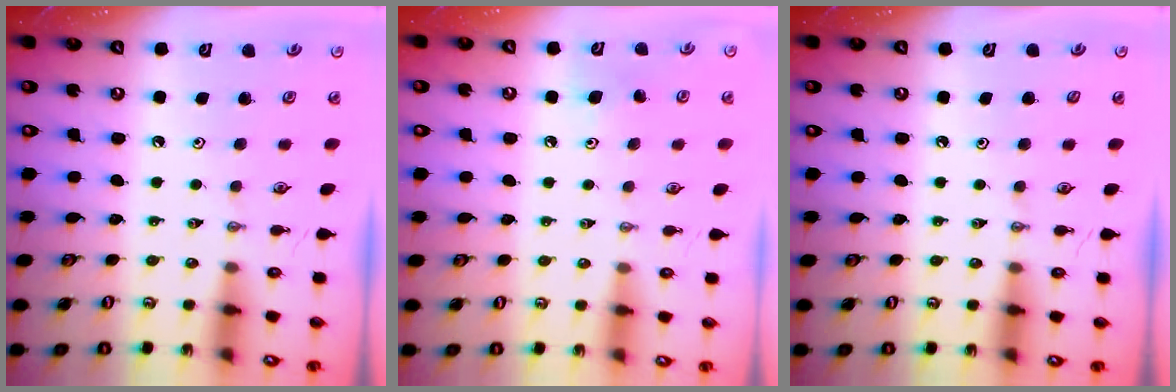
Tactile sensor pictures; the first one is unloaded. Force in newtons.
{"total": 5.5, "press": 5.2, "slide": 1.7}
{"total": 1.4, "press": 0.2, "slide": 1.4}